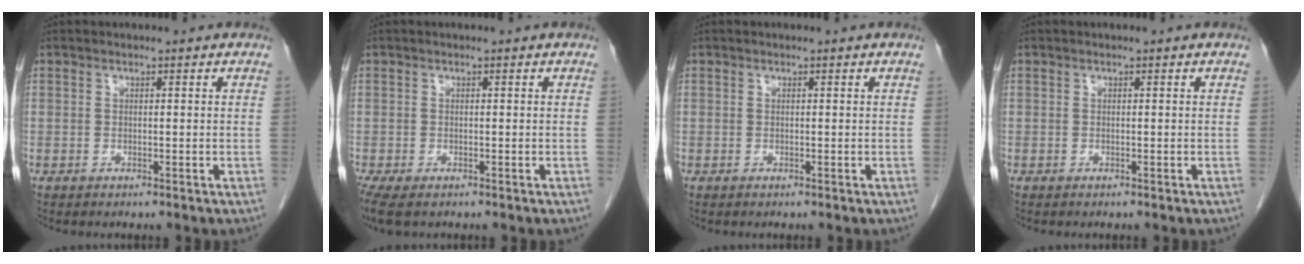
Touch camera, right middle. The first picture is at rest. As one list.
[{"total": 4.8, "force": [-3.3, 2.0, 2.9], "torque": [-0.061, -0.016, -0.054]}, {"total": 0.0}, {"total": 0.0}]